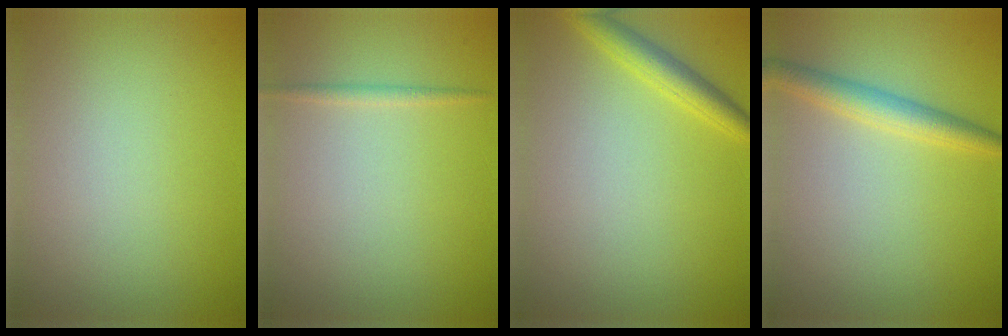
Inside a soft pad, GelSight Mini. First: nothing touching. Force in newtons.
{"total": 0.8, "press": 0.8, "slide": 0.0}
{"total": 2.6, "press": 2.6, "slide": 0.2}
{"total": 2.8, "press": 2.8, "slide": 0.0}